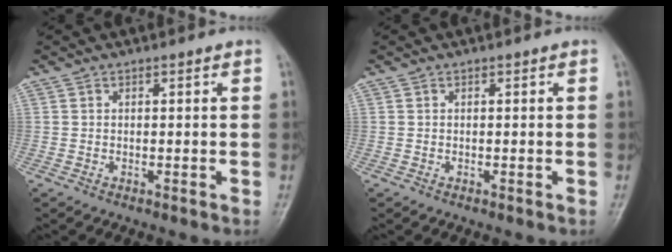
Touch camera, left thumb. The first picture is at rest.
{"total": 0.0}